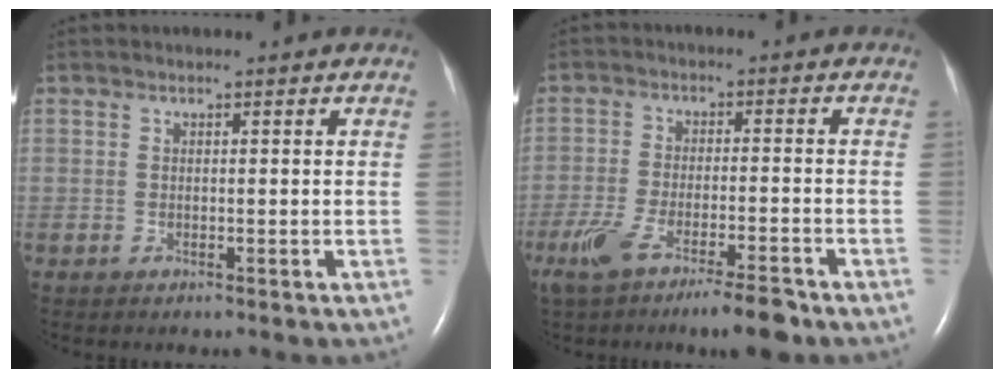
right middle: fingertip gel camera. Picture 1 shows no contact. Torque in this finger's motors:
{"motor_torque": [0.21, -0.19, 0.14, 0.05]}